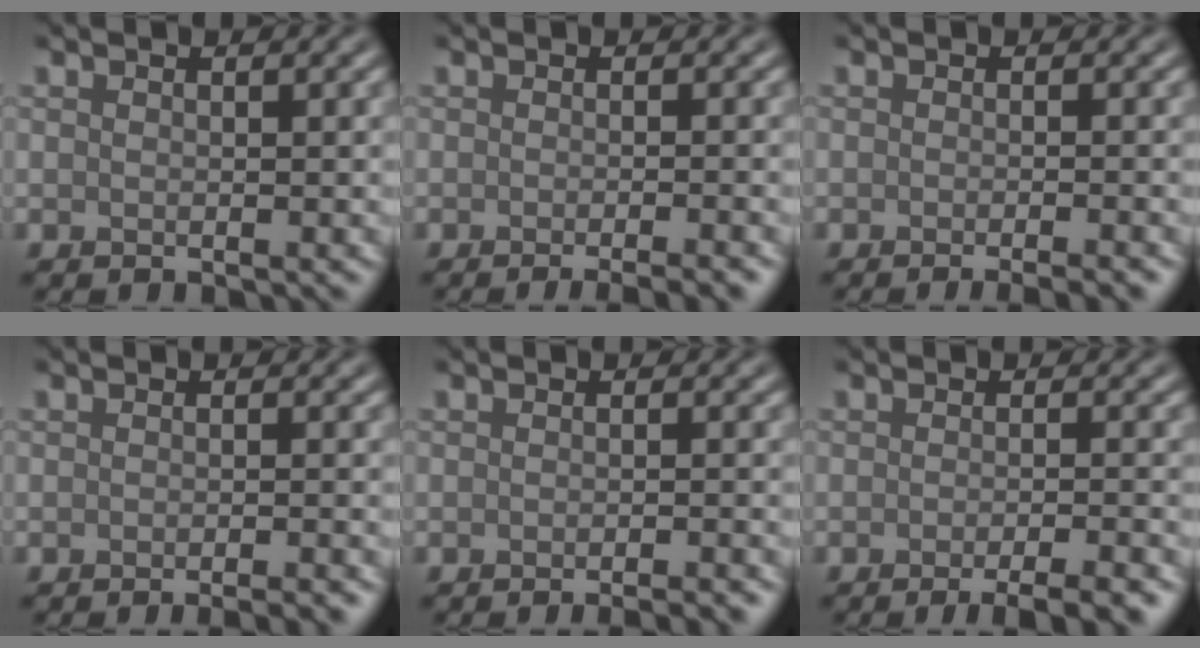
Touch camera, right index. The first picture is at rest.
{"total": 3.7, "force": [-2.5, 1.0, 2.7], "torque": [-0.013, 0.008, -0.029]}
{"total": 3.2, "force": [-2.1, 0.8, 2.3], "torque": [-0.011, 0.006, -0.024]}
{"total": 3.2, "force": [-2.2, 0.8, 2.2], "torque": [-0.012, 0.007, -0.031]}
{"total": 3.2, "force": [-2.5, 0.7, 2.0], "torque": [-0.013, 0.008, -0.034]}
{"total": 4.8, "force": [-3.1, 1.0, 3.6], "torque": [-0.038, 0.004, -0.043]}